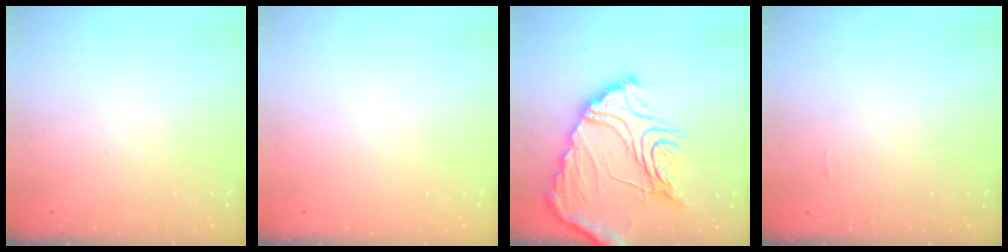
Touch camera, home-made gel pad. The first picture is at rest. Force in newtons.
{"total": 0.0}
{"total": 22.0, "press": 21.9, "slide": 2.1}
{"total": 6.2, "press": 6.2, "slide": 0.4}